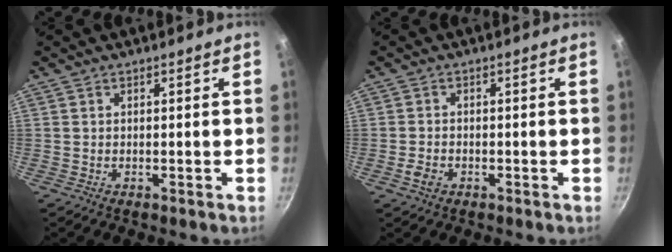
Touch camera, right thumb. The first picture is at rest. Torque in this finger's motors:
{"motor_torque": [0.77, 0.45, 0.39, 0.07, -0.01]}